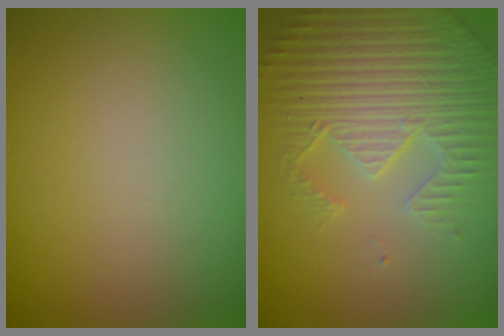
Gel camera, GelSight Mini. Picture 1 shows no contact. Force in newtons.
{"total": 4.5, "press": 4.5, "slide": 0.8}